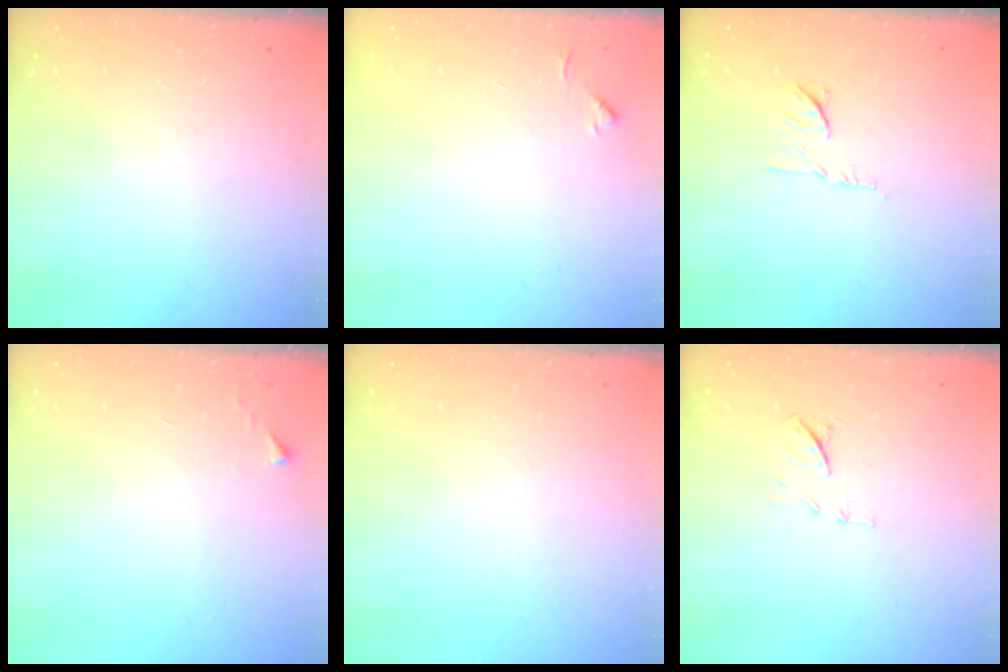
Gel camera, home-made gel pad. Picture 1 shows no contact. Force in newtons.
{"total": 3.5, "press": 3.5, "slide": 0.5}
{"total": 6.6, "press": 6.5, "slide": 0.9}
{"total": 2.7, "press": 2.6, "slide": 0.4}
{"total": 0.0}
{"total": 7.1, "press": 6.9, "slide": 1.3}